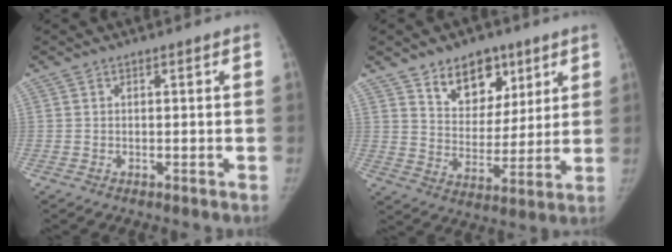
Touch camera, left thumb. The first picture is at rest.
{"total": 12.0, "force": [7.3, 7.9, 5.3], "torque": [-0.040, -0.041, 0.123]}